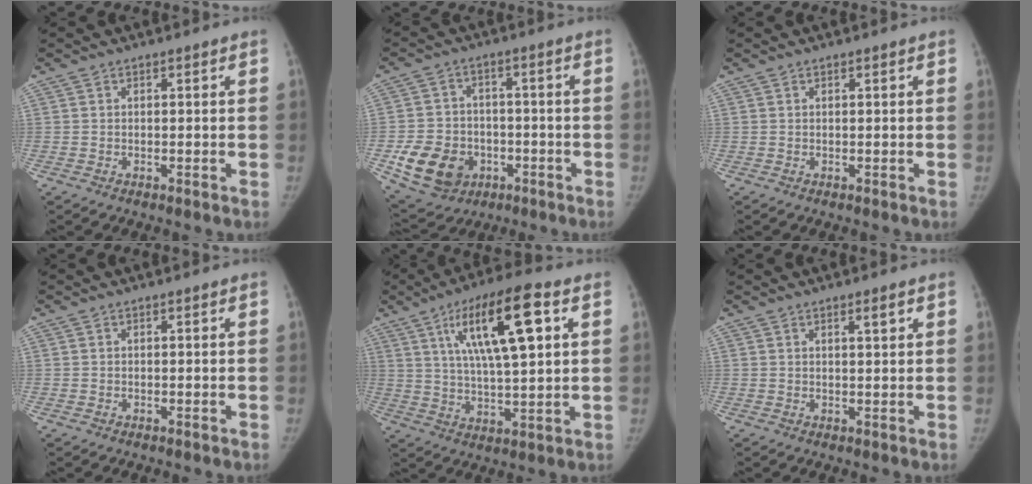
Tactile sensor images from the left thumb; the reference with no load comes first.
{"total": 13.3, "force": [-4.5, 10.6, 6.5], "torque": [-0.103, 0.015, -0.063]}
{"total": 0.0}
{"total": 0.0}
{"total": 17.0, "force": [6.2, 4.7, 15.2], "torque": [-0.250, -0.006, 0.101]}
{"total": 2.0, "force": [1.1, 0.3, 1.7], "torque": [-0.021, -0.005, 0.017]}